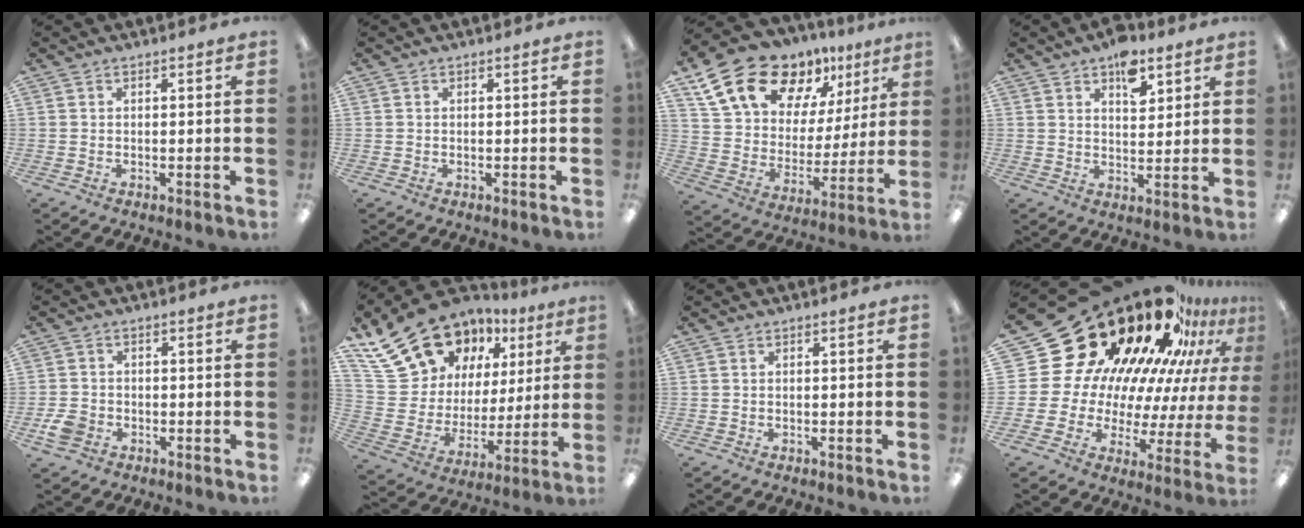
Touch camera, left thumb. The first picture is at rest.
{"total": 0.0}
{"total": 19.2, "force": [13.7, 10.3, 8.7], "torque": [-0.167, -0.080, 0.252]}
{"total": 8.3, "force": [5.1, 4.6, 4.6], "torque": [-0.048, -0.023, 0.084]}
{"total": 4.4, "force": [-1.9, 3.5, 2.1], "torque": [-0.035, 0.004, -0.035]}
{"total": 20.4, "force": [13.8, 12.9, 7.6], "torque": [-0.152, -0.075, 0.270]}
{"total": 0.0}
{"total": 31.1, "force": [21.1, 17.3, 15.0], "torque": [-0.194, -0.204, 0.423]}